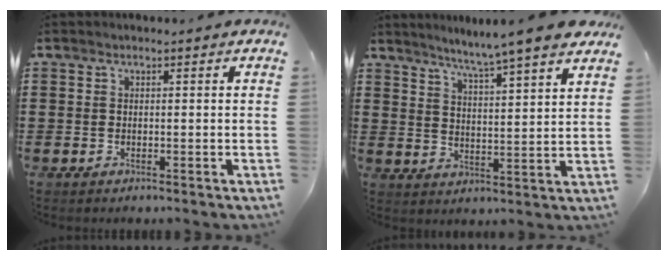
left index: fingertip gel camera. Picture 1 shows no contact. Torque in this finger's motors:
{"motor_torque": [1.11, -1.02, 0.67, 0.13]}